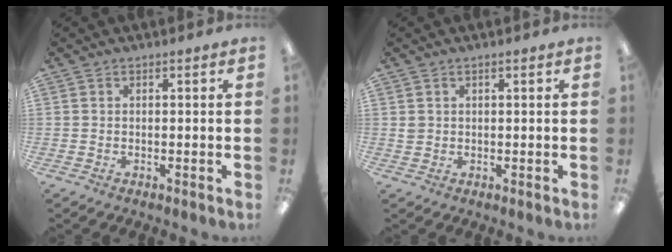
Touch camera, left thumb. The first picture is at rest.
{"total": 1.2, "force": [0.4, 1.0, 0.4], "torque": [-0.010, 0.005, 0.007]}